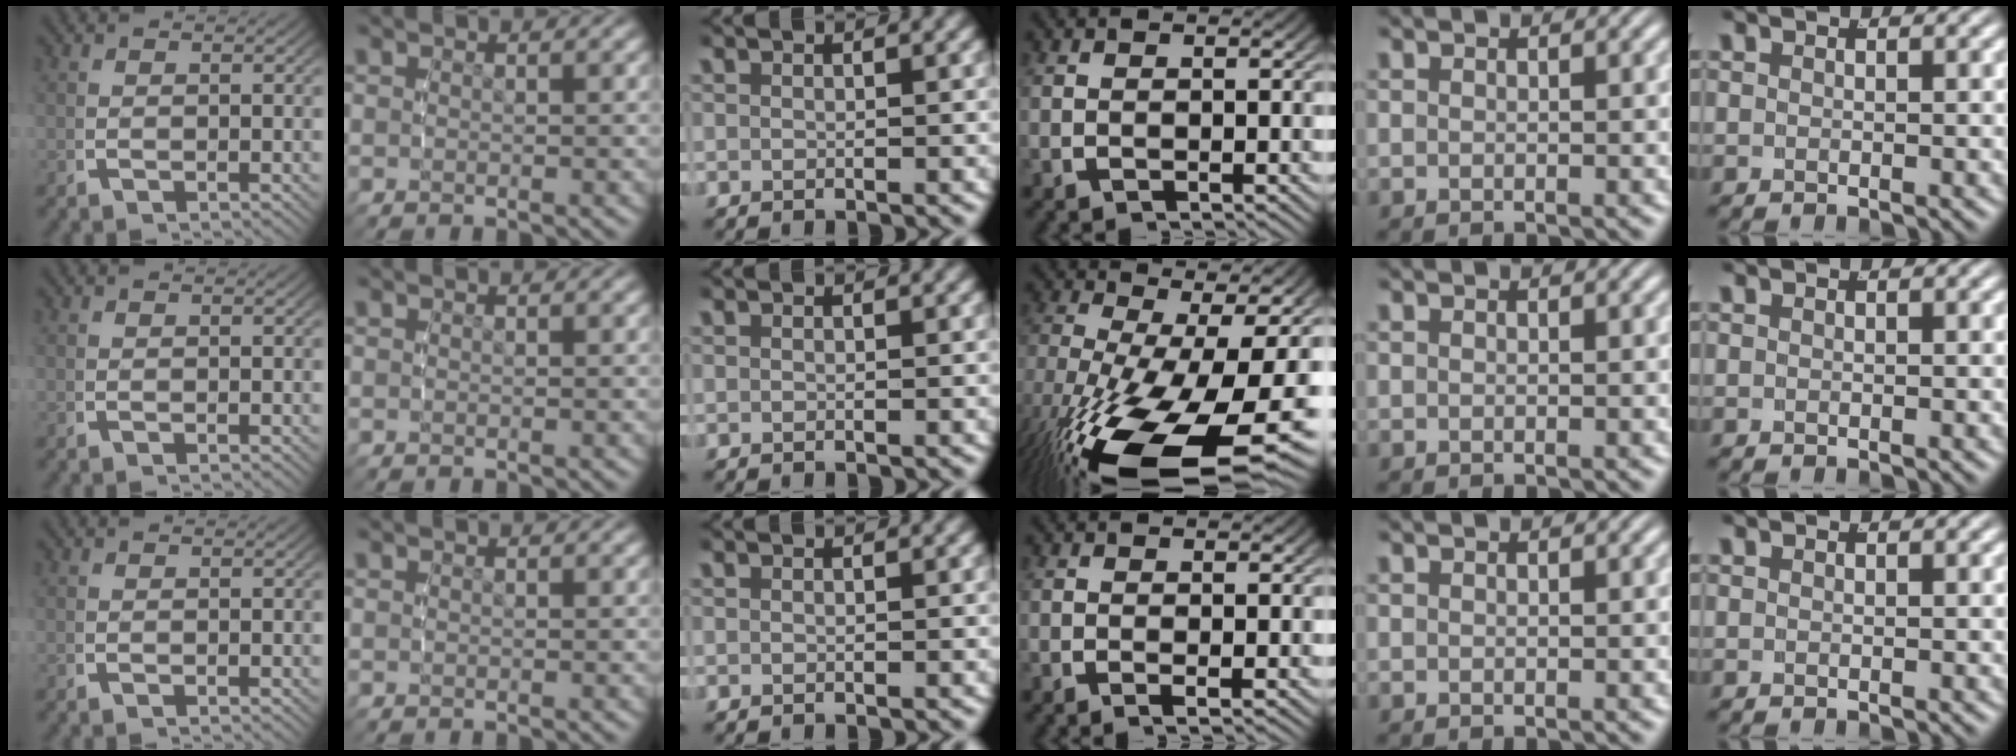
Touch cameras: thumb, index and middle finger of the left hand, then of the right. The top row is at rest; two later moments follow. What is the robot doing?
{"motion": "lift_and_place", "object": "button"}